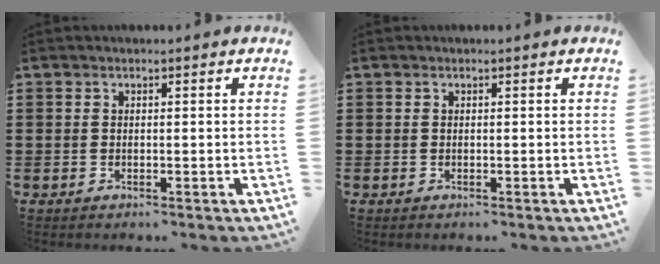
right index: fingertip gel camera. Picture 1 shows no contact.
{"total": 0.0}